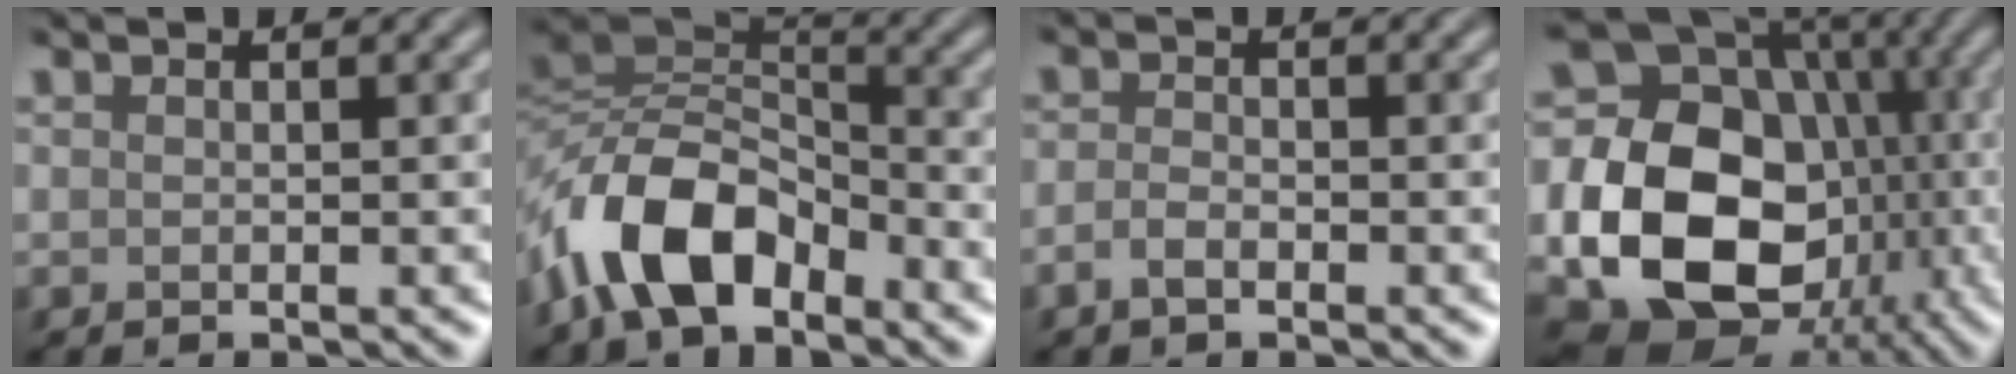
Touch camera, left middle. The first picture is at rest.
{"total": 9.4, "force": [-4.9, 4.9, 6.3], "torque": [-0.126, 0.011, -0.102]}
{"total": 1.4, "force": [-0.8, 0.5, 1.0], "torque": [-0.022, 0.004, -0.020]}
{"total": 20.5, "force": [-3.1, 16.9, 11.1], "torque": [-0.196, -0.029, -0.061]}